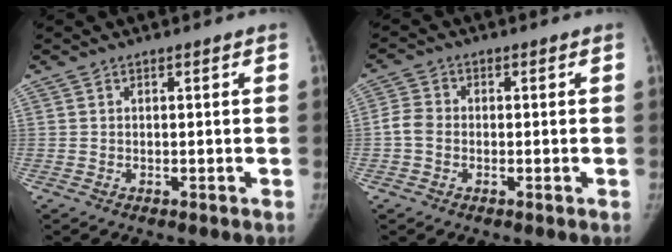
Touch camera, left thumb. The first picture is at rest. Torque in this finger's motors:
{"motor_torque": [-0.08, 0.11, 0.30, -0.07, 0.03]}